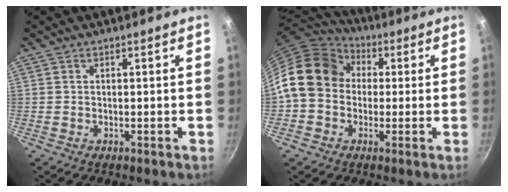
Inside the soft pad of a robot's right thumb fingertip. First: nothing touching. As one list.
[{"total": 14.9, "force": [1.3, 12.4, 8.2], "torque": [-0.119, 0.034, 0.006]}]